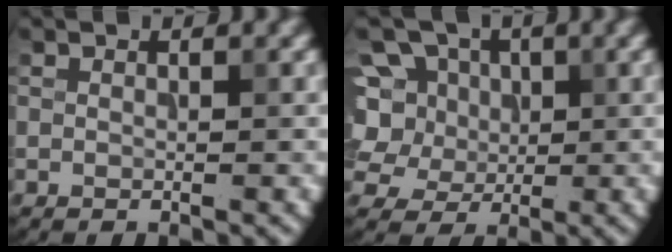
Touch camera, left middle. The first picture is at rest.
{"total": 7.1, "force": [2.0, 5.8, 3.5], "torque": [-0.069, 0.025, 0.012]}